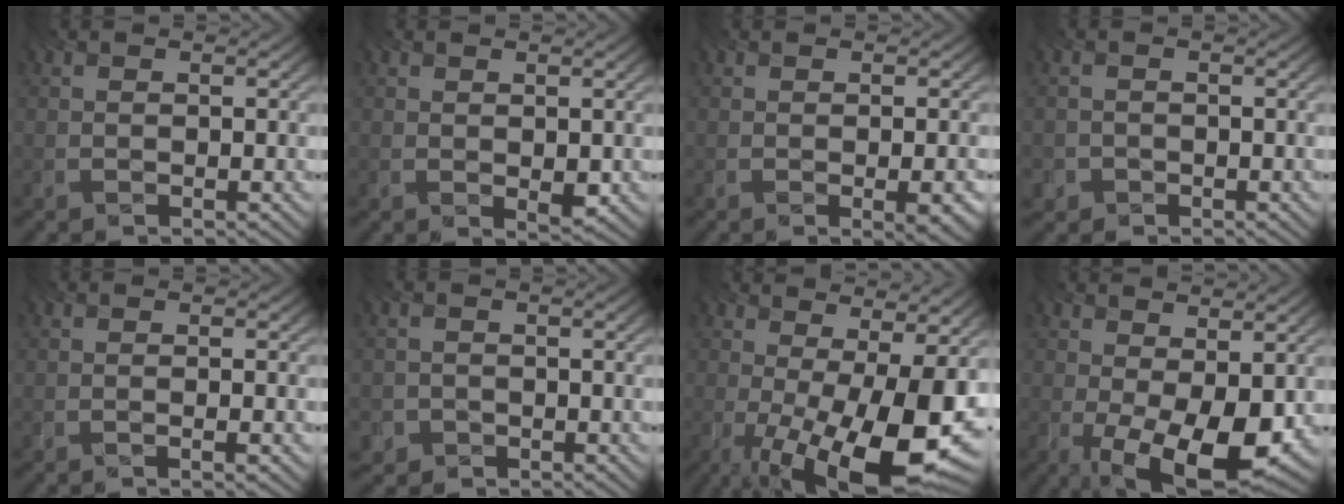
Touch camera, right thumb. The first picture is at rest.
{"total": 1.8, "force": [0.2, 0.8, 1.6], "torque": [-0.027, -0.005, 0.006]}
{"total": 3.4, "force": [-1.2, 1.0, 3.1], "torque": [-0.031, 0.001, -0.019]}
{"total": 1.8, "force": [-1.2, 1.1, -0.6], "torque": [0.011, -0.011, -0.030]}
{"total": 1.1, "force": [-0.7, -0.2, 0.9], "torque": [-0.011, -0.002, -0.023]}
{"total": 2.1, "force": [-1.5, 1.4, -0.6], "torque": [0.011, -0.014, -0.035]}
{"total": 17.3, "force": [-3.0, 5.8, 16.0], "torque": [-0.211, -0.016, -0.044]}
{"total": 10.6, "force": [-2.0, 4.5, 9.4], "torque": [-0.144, -0.010, -0.032]}